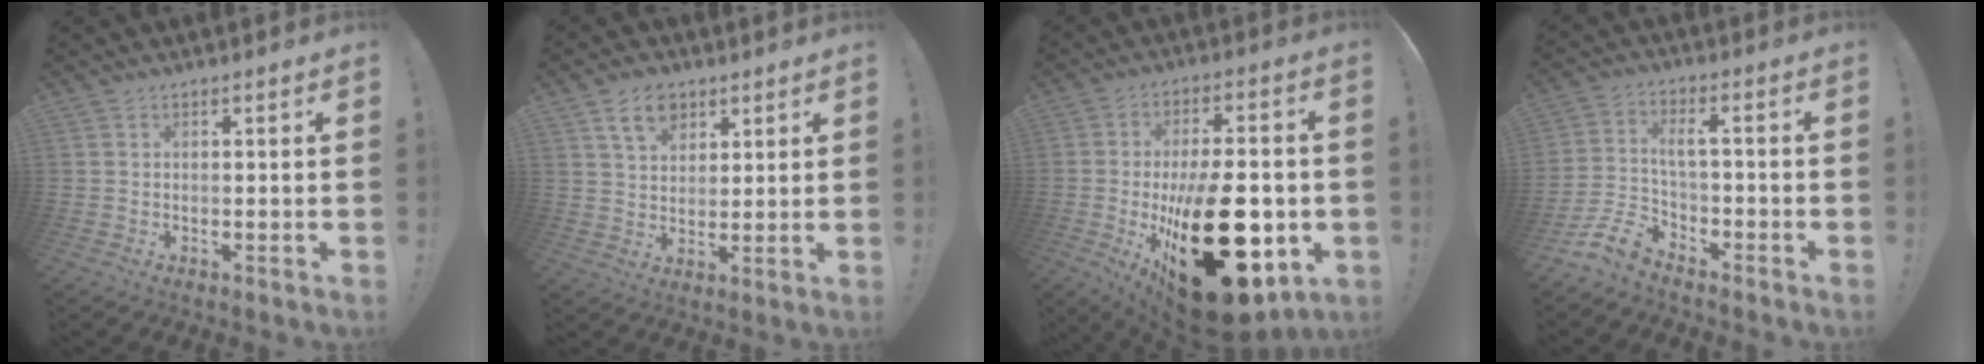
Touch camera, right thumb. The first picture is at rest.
{"total": 9.8, "force": [5.7, 6.7, 4.3], "torque": [-0.067, -0.019, 0.109]}
{"total": 33.2, "force": [-7.4, 15.9, 28.1], "torque": [-0.438, 0.025, -0.084]}
{"total": 8.4, "force": [-5.3, 3.8, 5.3], "torque": [-0.118, 0.020, -0.103]}